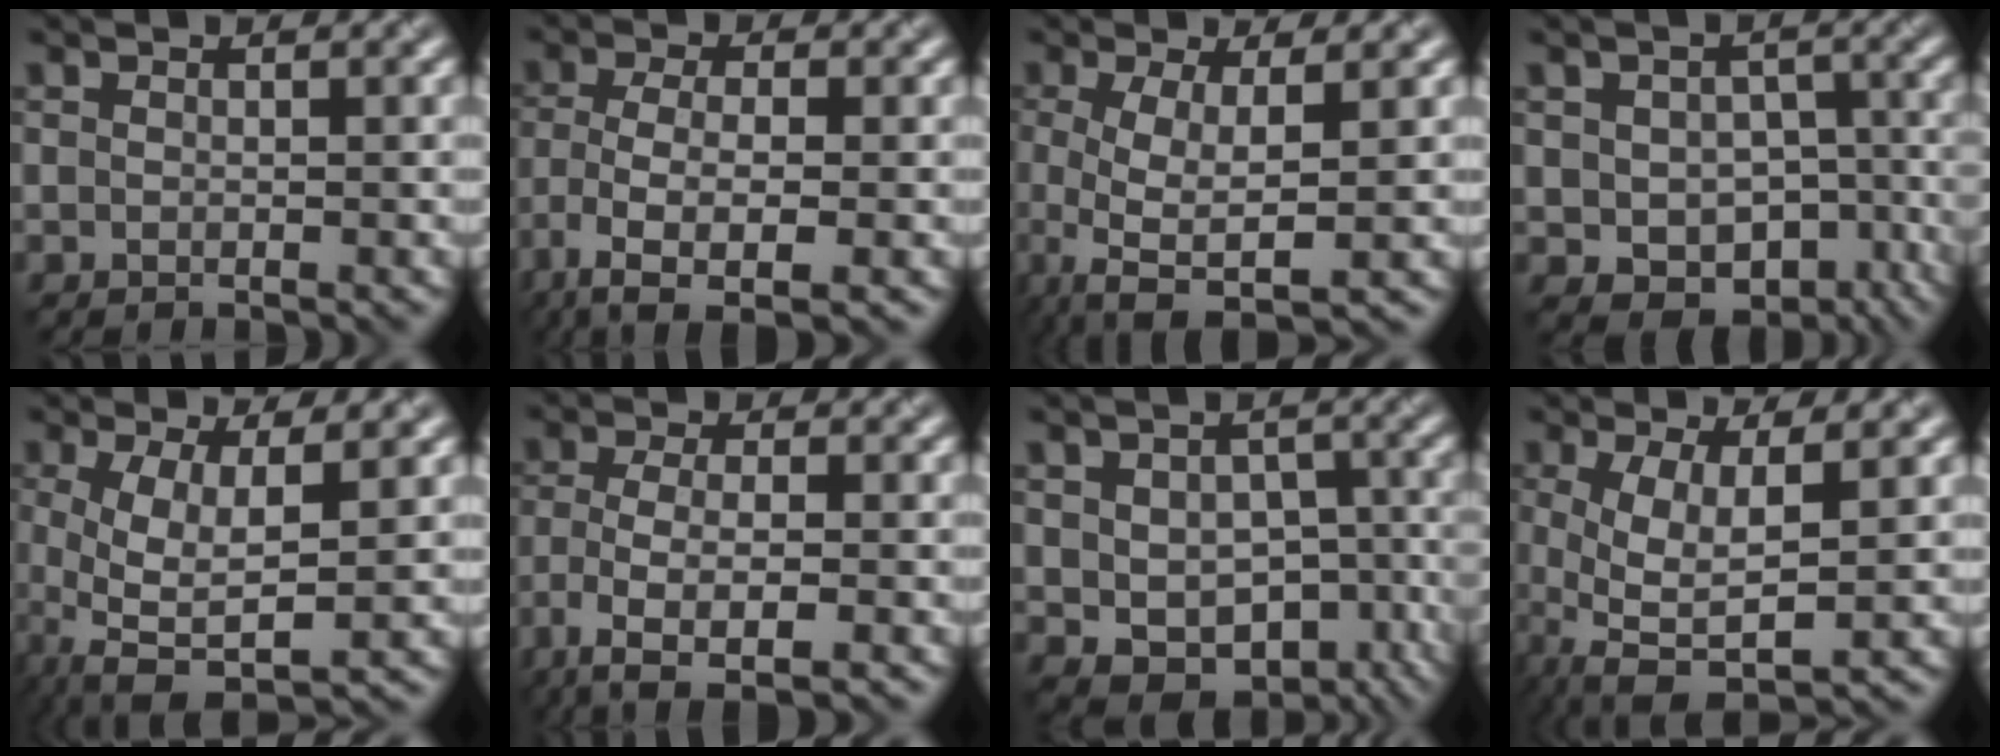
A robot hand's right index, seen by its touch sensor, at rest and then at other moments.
{"total": 5.7, "force": [-3.8, 1.7, 4.0], "torque": [-0.091, -0.001, -0.072]}
{"total": 5.1, "force": [-1.4, 1.4, 4.7], "torque": [-0.097, -0.007, -0.025]}
{"total": 7.5, "force": [-3.3, 5.3, 4.2], "torque": [-0.056, -0.016, -0.026]}
{"total": 6.5, "force": [-1.3, 2.1, 6.0], "torque": [-0.131, -0.007, -0.017]}
{"total": 5.5, "force": [-3.7, 1.5, 3.8], "torque": [-0.087, -0.001, -0.070]}
{"total": 8.2, "force": [-2.8, 5.9, 4.9], "torque": [-0.059, -0.007, -0.017]}
{"total": 5.9, "force": [-1.0, 1.9, 5.5], "torque": [-0.122, -0.006, -0.013]}